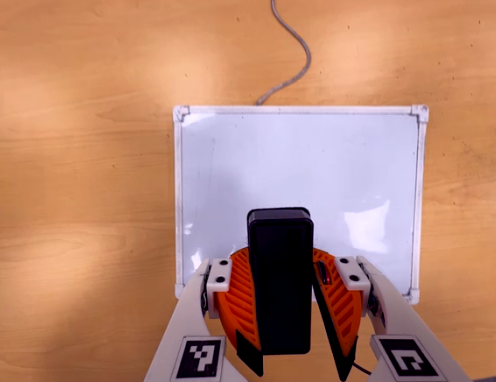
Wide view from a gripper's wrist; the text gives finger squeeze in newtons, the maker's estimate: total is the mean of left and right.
{"total": 8.7, "left": 8.9, "right": 8.5}